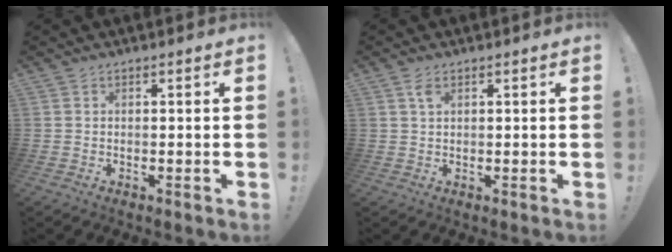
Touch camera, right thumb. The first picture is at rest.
{"total": 2.5, "force": [1.2, 1.2, 1.8], "torque": [-0.038, 0.002, 0.021]}